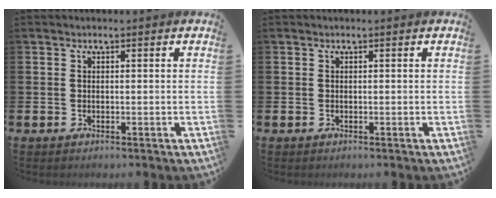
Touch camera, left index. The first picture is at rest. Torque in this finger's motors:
{"motor_torque": [-0.02, 0.01, 0.01, 0.01]}